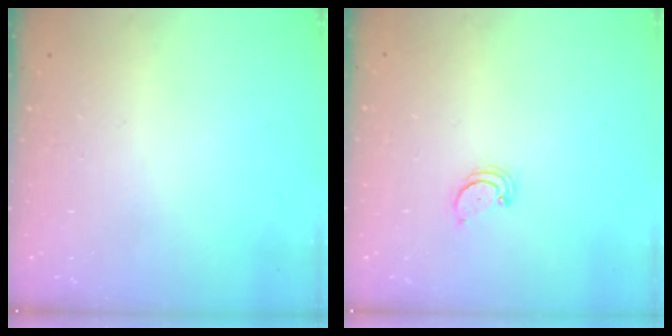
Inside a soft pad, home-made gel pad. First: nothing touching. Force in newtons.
{"total": 2.2, "press": 2.2, "slide": 0.2}